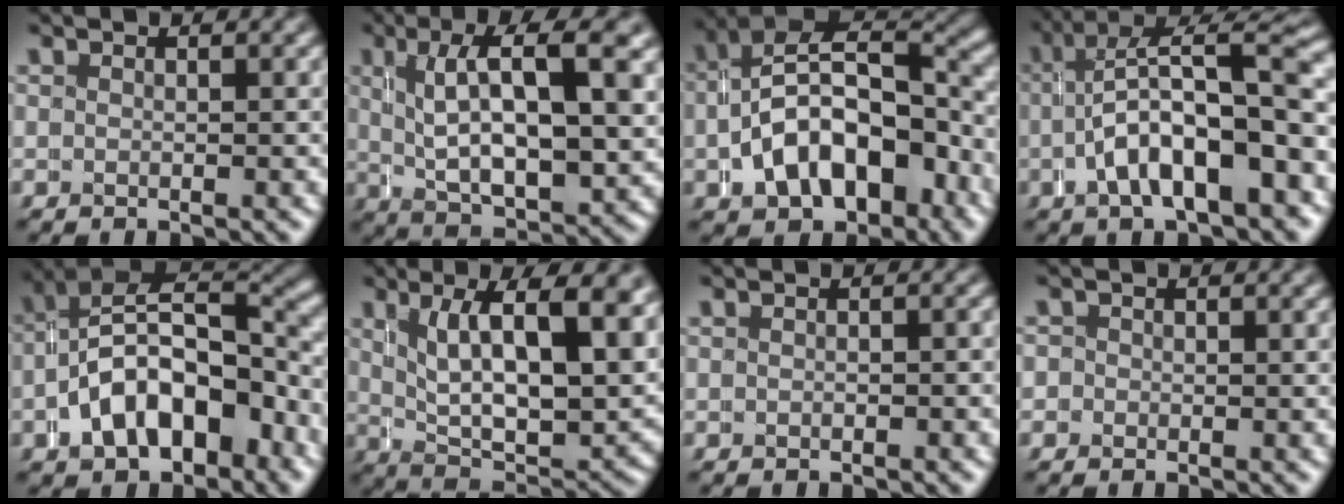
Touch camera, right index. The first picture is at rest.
{"total": 7.8, "force": [1.8, 2.5, 7.2], "torque": [-0.110, 0.008, 0.031]}
{"total": 10.1, "force": [-1.6, 6.5, 7.5], "torque": [-0.137, -0.009, -0.020]}
{"total": 10.1, "force": [-1.2, 4.1, 9.2], "torque": [-0.138, 0.004, -0.013]}
{"total": 9.0, "force": [-1.8, 5.5, 6.9], "torque": [-0.119, -0.002, -0.026]}
{"total": 9.5, "force": [2.1, 3.5, 8.6], "torque": [-0.130, -0.008, 0.040]}
{"total": 0.5, "force": [-0.4, 0.3, 0.2], "torque": [0.002, 0.004, -0.009]}
{"total": 1.2, "force": [-0.3, 1.2, -0.1], "torque": [0.005, 0.007, -0.017]}